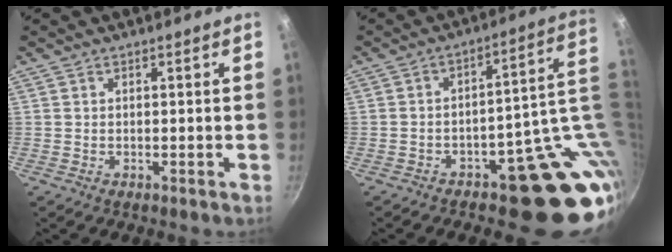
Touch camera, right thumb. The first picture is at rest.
{"total": 16.1, "force": [-1.9, 9.3, 13.0], "torque": [-0.069, 0.024, -0.013]}